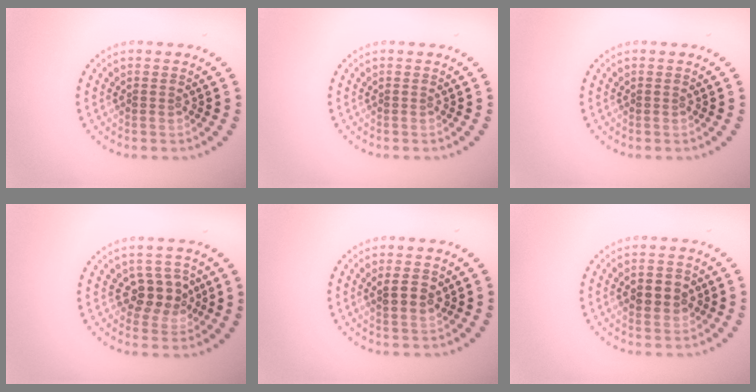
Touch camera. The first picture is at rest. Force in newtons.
{"total": 0.0}
{"total": 0.0}
{"total": 3.3, "press": 3.2, "slide": 1.1}
{"total": 1.8, "press": 1.7, "slide": 0.5}
{"total": 2.8, "press": 2.8, "slide": 0.2}